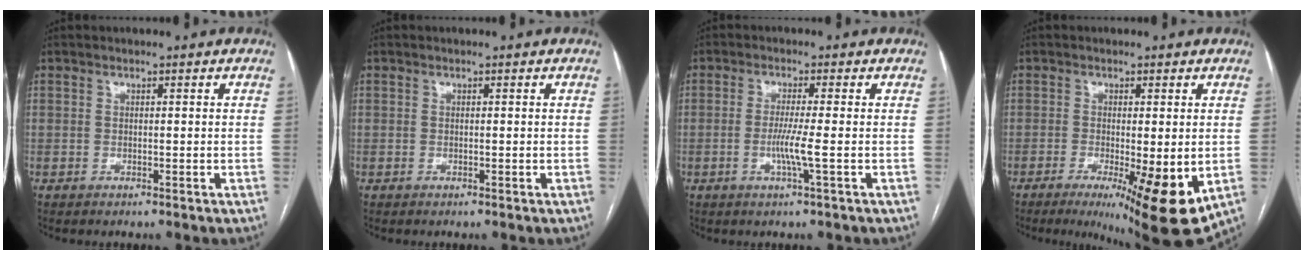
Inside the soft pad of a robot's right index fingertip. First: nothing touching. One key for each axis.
{"total": 0.0}
{"total": 3.8, "fx": -0.9, "fy": -0.8, "fz": 3.6, "tx": -0.075, "ty": -0.007, "tz": -0.017}
{"total": 11.5, "fx": -4.0, "fy": 1.6, "fz": 10.7, "tx": -0.122, "ty": -0.025, "tz": -0.050}